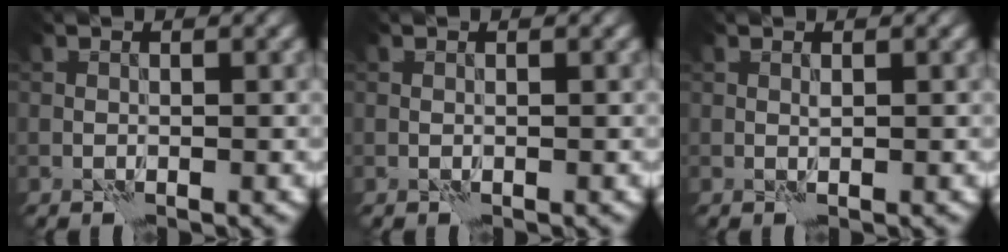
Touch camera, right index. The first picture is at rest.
{"total": 0.0}
{"total": 0.0}